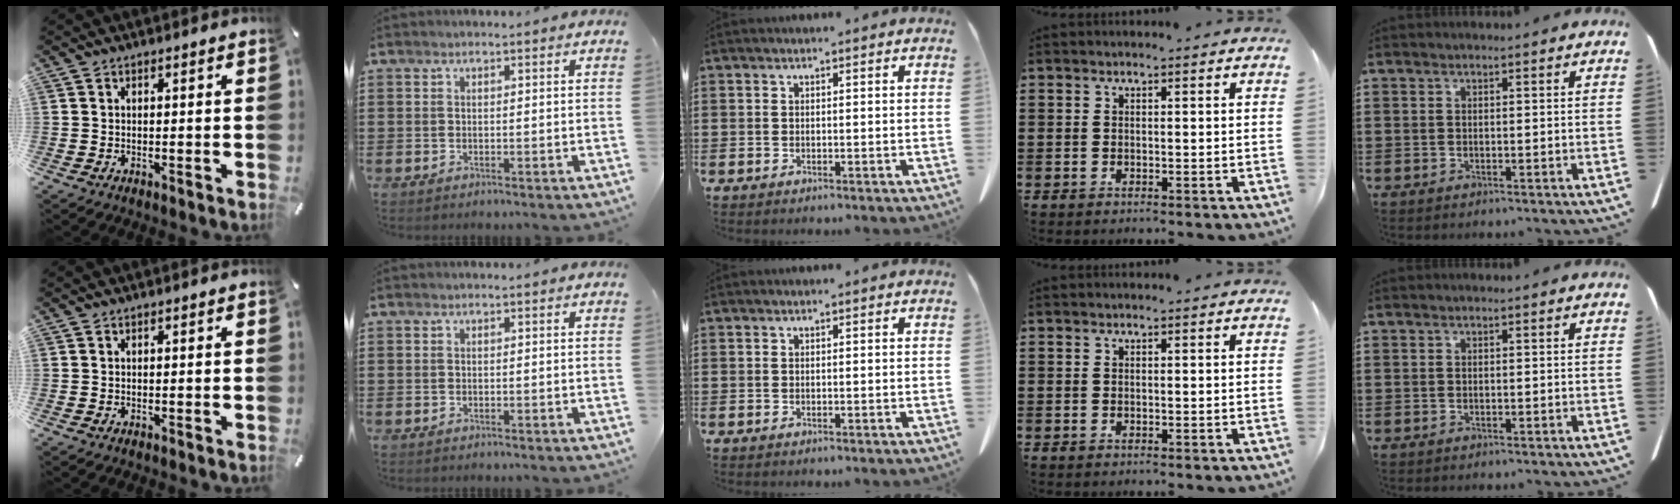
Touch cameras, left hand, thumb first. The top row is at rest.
{}